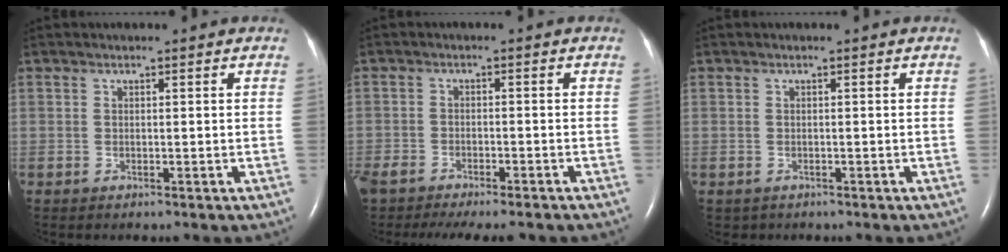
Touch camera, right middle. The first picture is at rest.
{"total": 14.7, "force": [-12.4, 3.7, 6.9], "torque": [-0.164, -0.028, -0.171]}
{"total": 0.0}